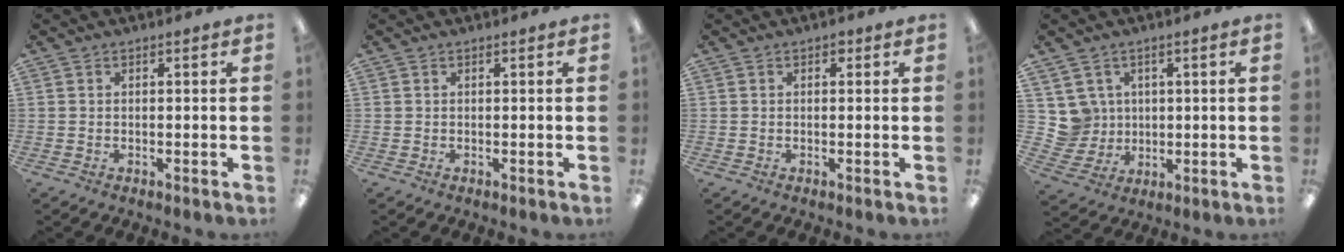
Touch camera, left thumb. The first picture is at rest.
{"total": 0.0}
{"total": 1.0, "force": [0.5, 0.7, 0.5], "torque": [-0.003, 0.001, 0.006]}
{"total": 6.9, "force": [2.6, 6.4, 0.1], "torque": [-0.011, -0.006, 0.056]}